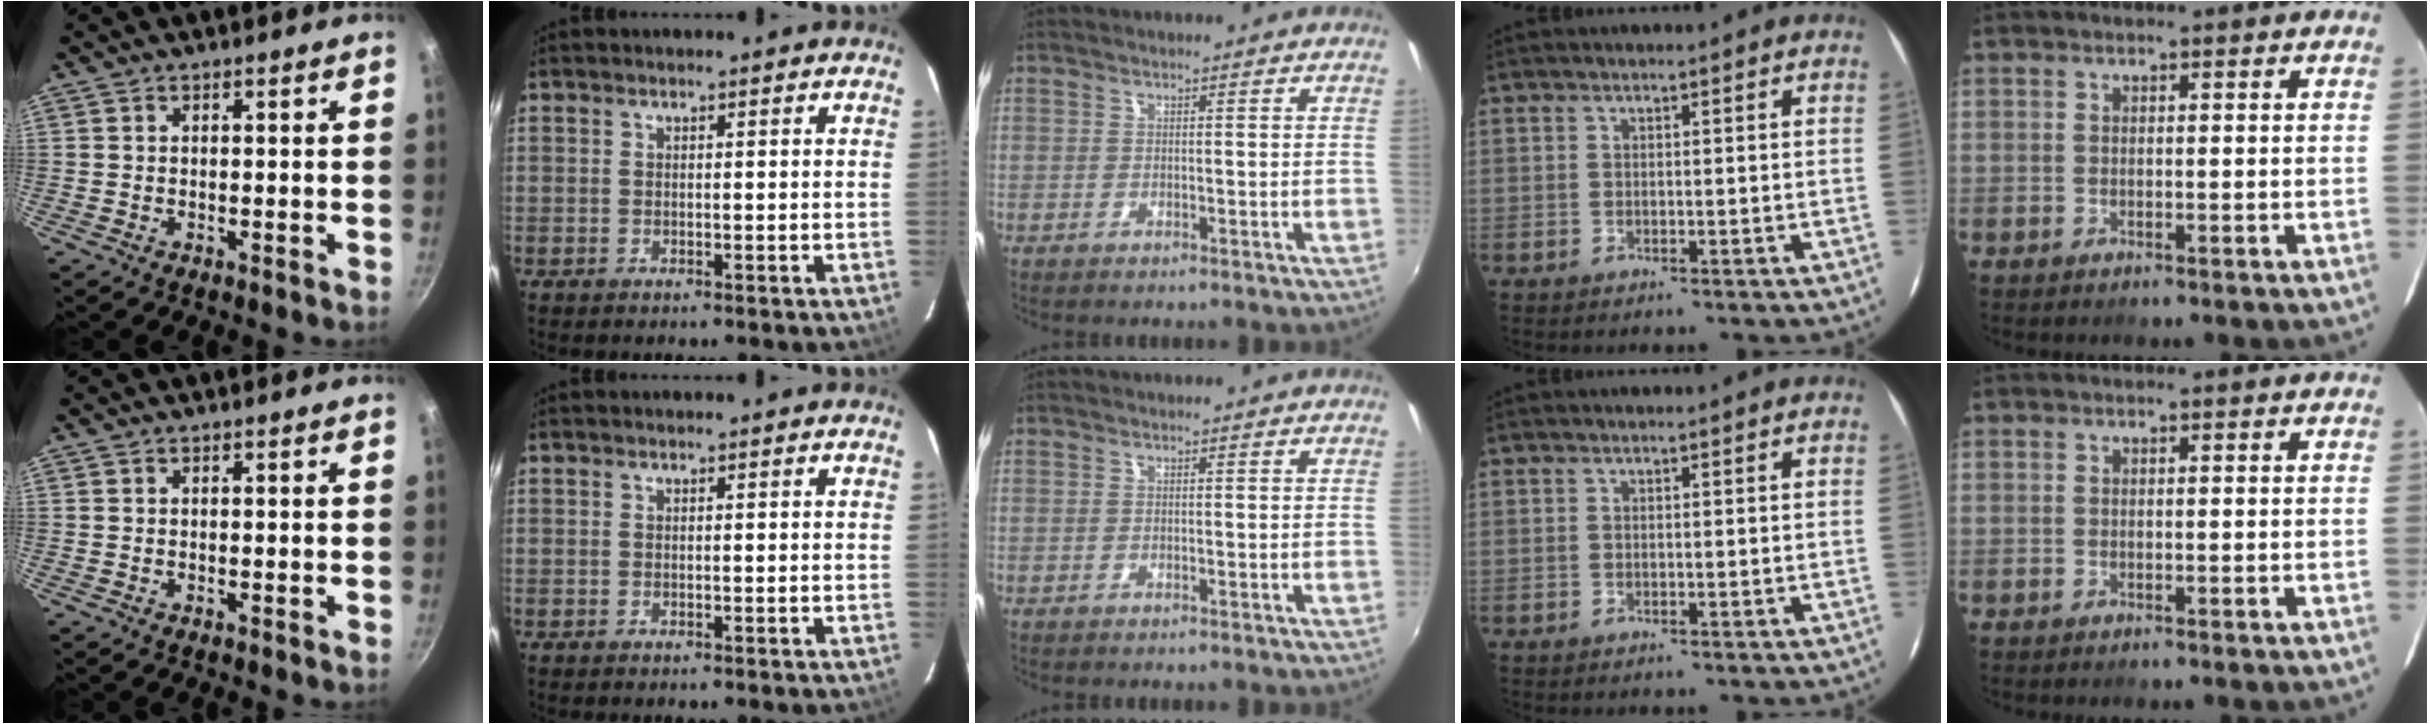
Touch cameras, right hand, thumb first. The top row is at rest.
{}